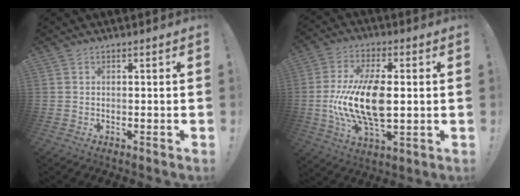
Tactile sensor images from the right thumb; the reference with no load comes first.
{"total": 17.9, "force": [-0.5, 9.4, 15.2], "torque": [-0.290, -0.006, -0.009]}